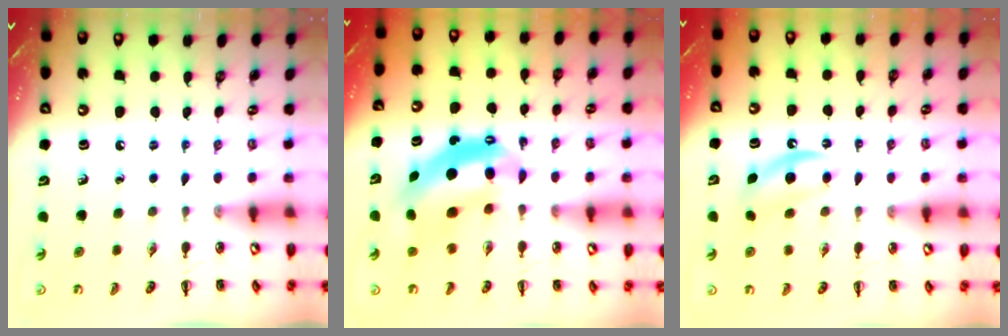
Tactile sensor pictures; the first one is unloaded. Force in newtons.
{"total": 10.6, "press": 10.3, "slide": 2.6}
{"total": 6.0, "press": 5.8, "slide": 1.4}